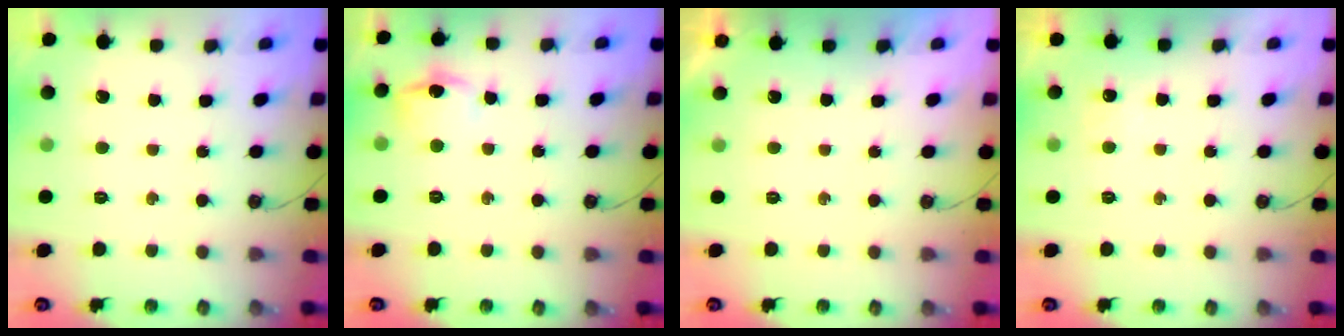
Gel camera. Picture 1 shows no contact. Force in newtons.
{"total": 9.5, "press": 9.4, "slide": 0.8}
{"total": 0.0}
{"total": 2.8, "press": 2.7, "slide": 0.5}